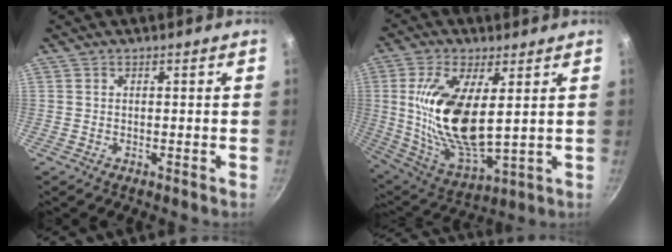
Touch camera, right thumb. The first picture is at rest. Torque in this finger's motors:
{"motor_torque": [2.45, 2.56, 2.13, -0.44, 0.59]}